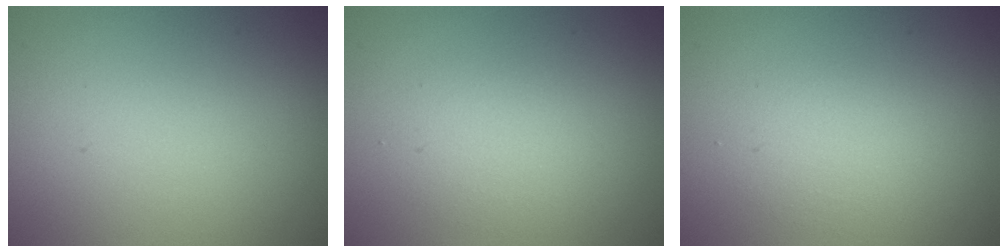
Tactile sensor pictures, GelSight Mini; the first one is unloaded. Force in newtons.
{"total": 2.0, "press": 2.0, "slide": 0.2}
{"total": 1.9, "press": 1.9, "slide": 0.1}